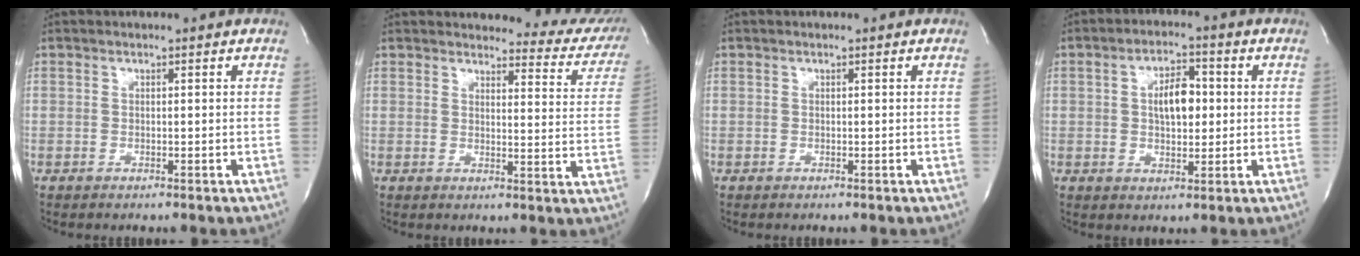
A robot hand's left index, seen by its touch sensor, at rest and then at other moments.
{"total": 13.1, "force": [12.6, 2.9, 2.0], "torque": [0.013, -0.075, 0.107]}
{"total": 0.0}
{"total": 6.1, "force": [0.5, 3.0, 5.3], "torque": [-0.091, 0.007, 0.006]}